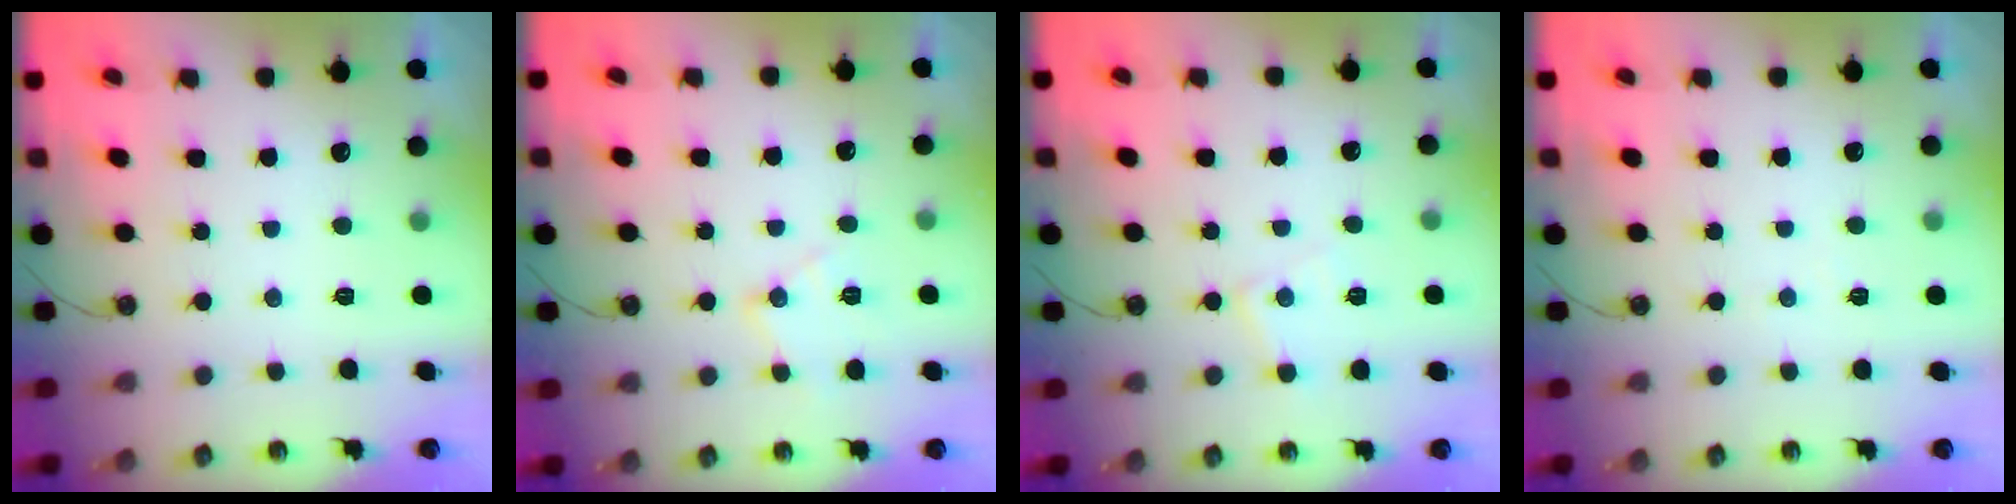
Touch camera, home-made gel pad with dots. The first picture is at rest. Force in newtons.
{"total": 10.2, "press": 10.2, "slide": 0.7}
{"total": 6.6, "press": 6.6, "slide": 0.4}
{"total": 2.0, "press": 2.0, "slide": 0.3}